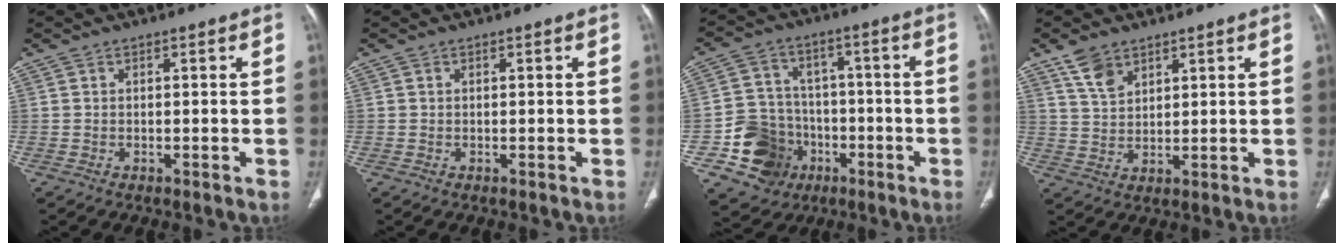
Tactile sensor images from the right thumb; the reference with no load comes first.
{"total": 0.0}
{"total": 13.8, "force": [-4.9, 12.4, 3.8], "torque": [-0.034, 0.051, -0.069]}
{"total": 5.5, "force": [3.7, 3.1, 2.6], "torque": [-0.039, -0.015, 0.081]}